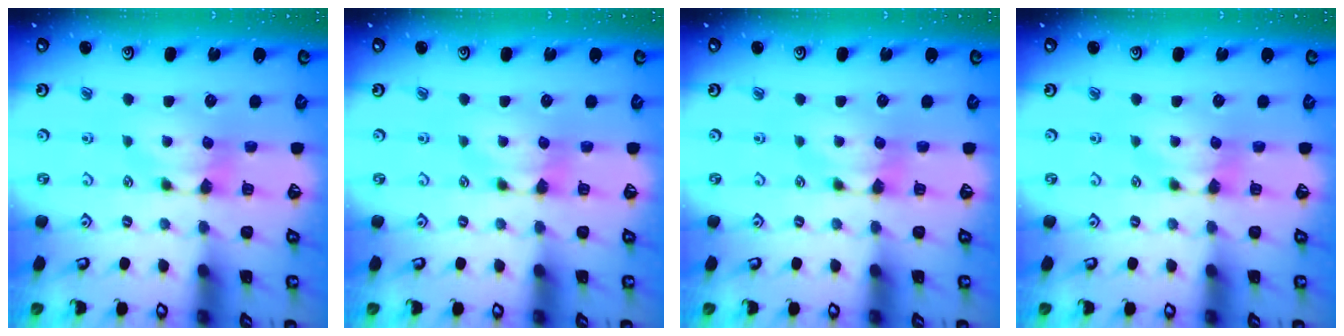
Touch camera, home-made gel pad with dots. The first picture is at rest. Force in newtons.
{"total": 0.0}
{"total": 0.0}
{"total": 0.0}